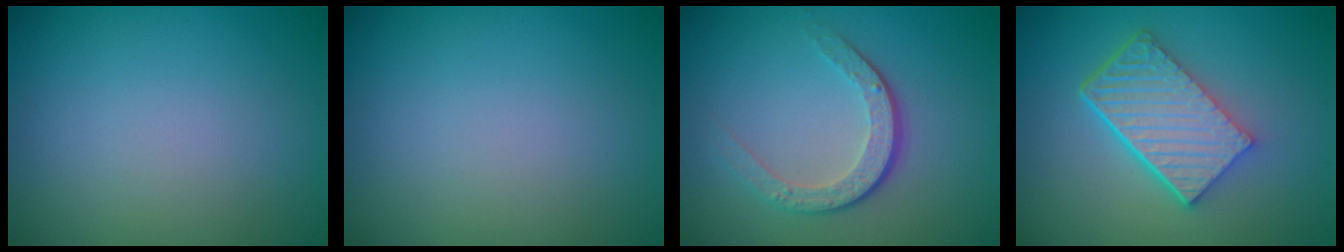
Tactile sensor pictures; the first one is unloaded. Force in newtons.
{"total": 0.0}
{"total": 3.7, "press": 2.6, "slide": 2.6}
{"total": 6.4, "press": 4.4, "slide": 4.6}